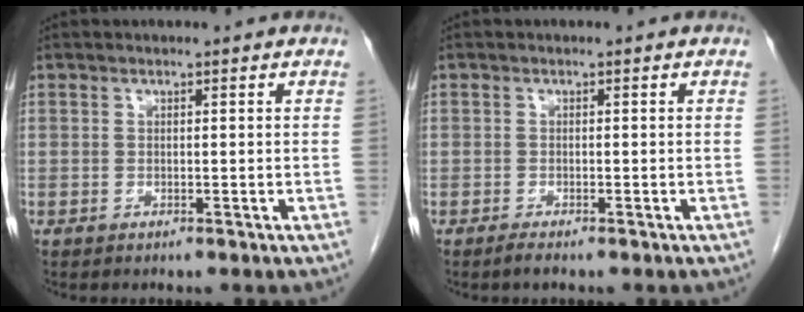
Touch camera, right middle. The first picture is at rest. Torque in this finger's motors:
{"motor_torque": [0.35, -0.25, -0.01, -0.01]}